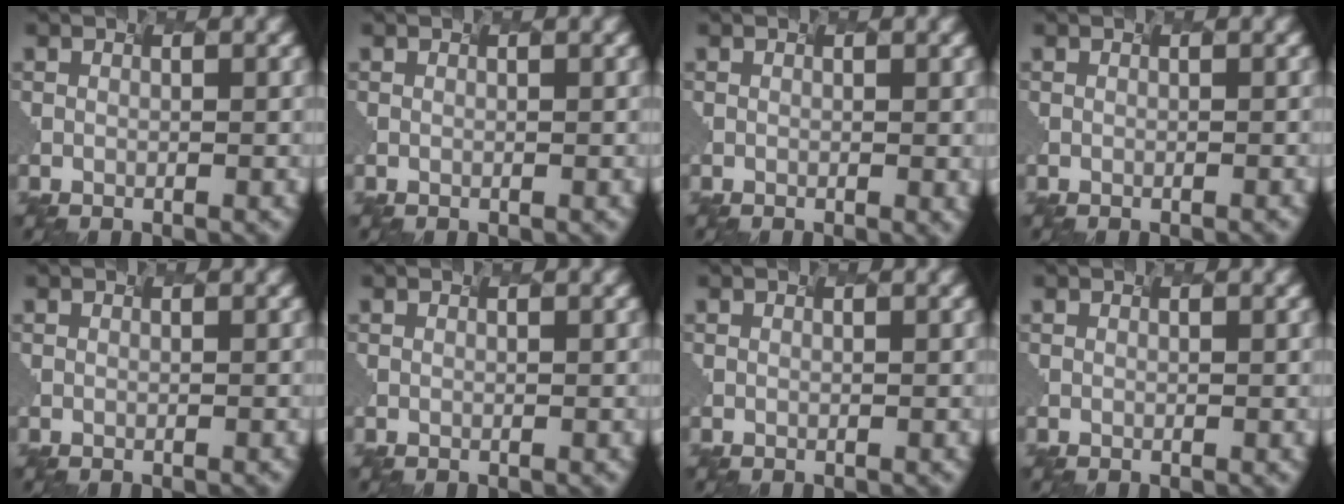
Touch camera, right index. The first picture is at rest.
{"total": 0.0}
{"total": 0.6, "force": [-0.2, 0.0, 0.6], "torque": [-0.006, -0.003, 0.001]}
{"total": 0.5, "force": [-0.2, 0.2, 0.4], "torque": [0.004, 0.006, -0.002]}
{"total": 0.0}
{"total": 0.0}
{"total": 0.0}
{"total": 0.0}